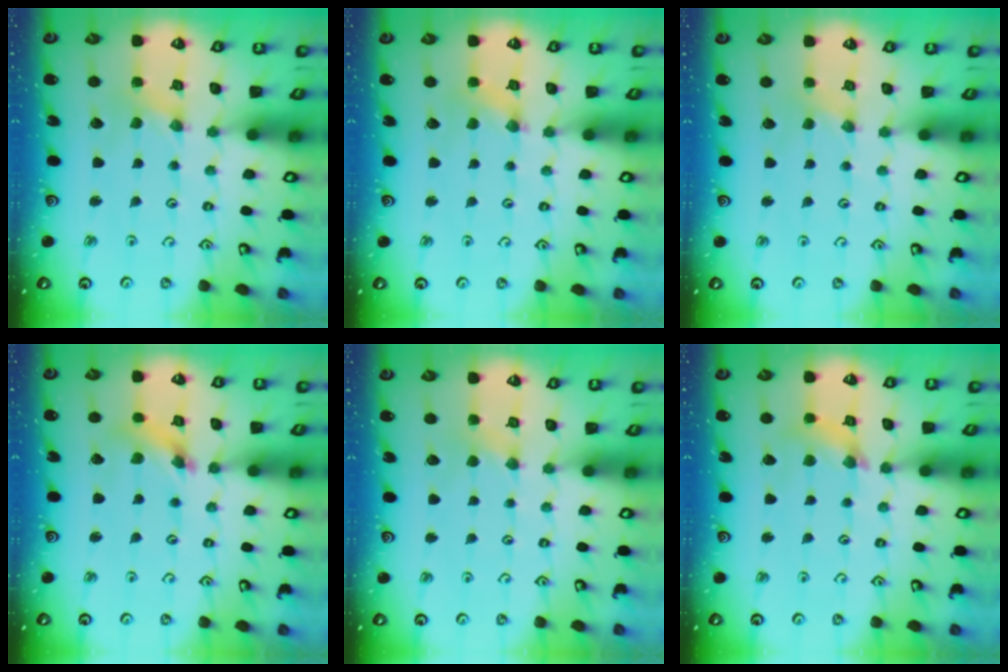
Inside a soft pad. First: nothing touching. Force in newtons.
{"total": 1.3, "press": 1.3, "slide": 0.3}
{"total": 0.6, "press": 0.6, "slide": 0.2}
{"total": 4.8, "press": 4.8, "slide": 0.5}
{"total": 2.2, "press": 2.2, "slide": 0.4}
{"total": 6.7, "press": 6.7, "slide": 0.6}